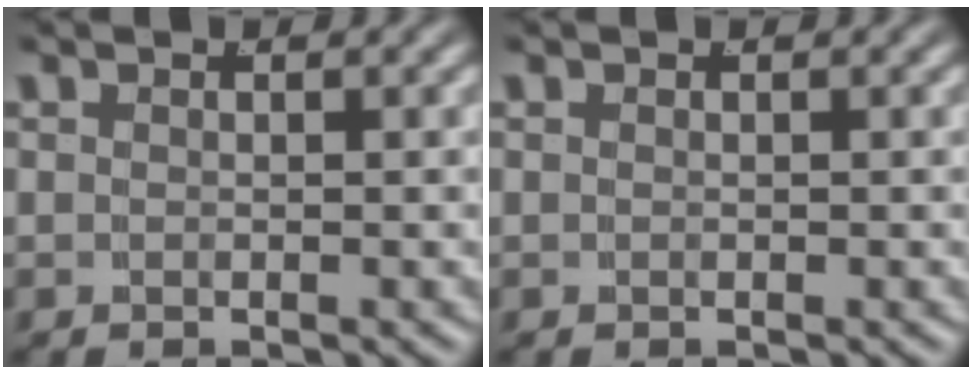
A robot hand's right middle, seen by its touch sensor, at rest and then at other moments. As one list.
[{"total": 0.0}]